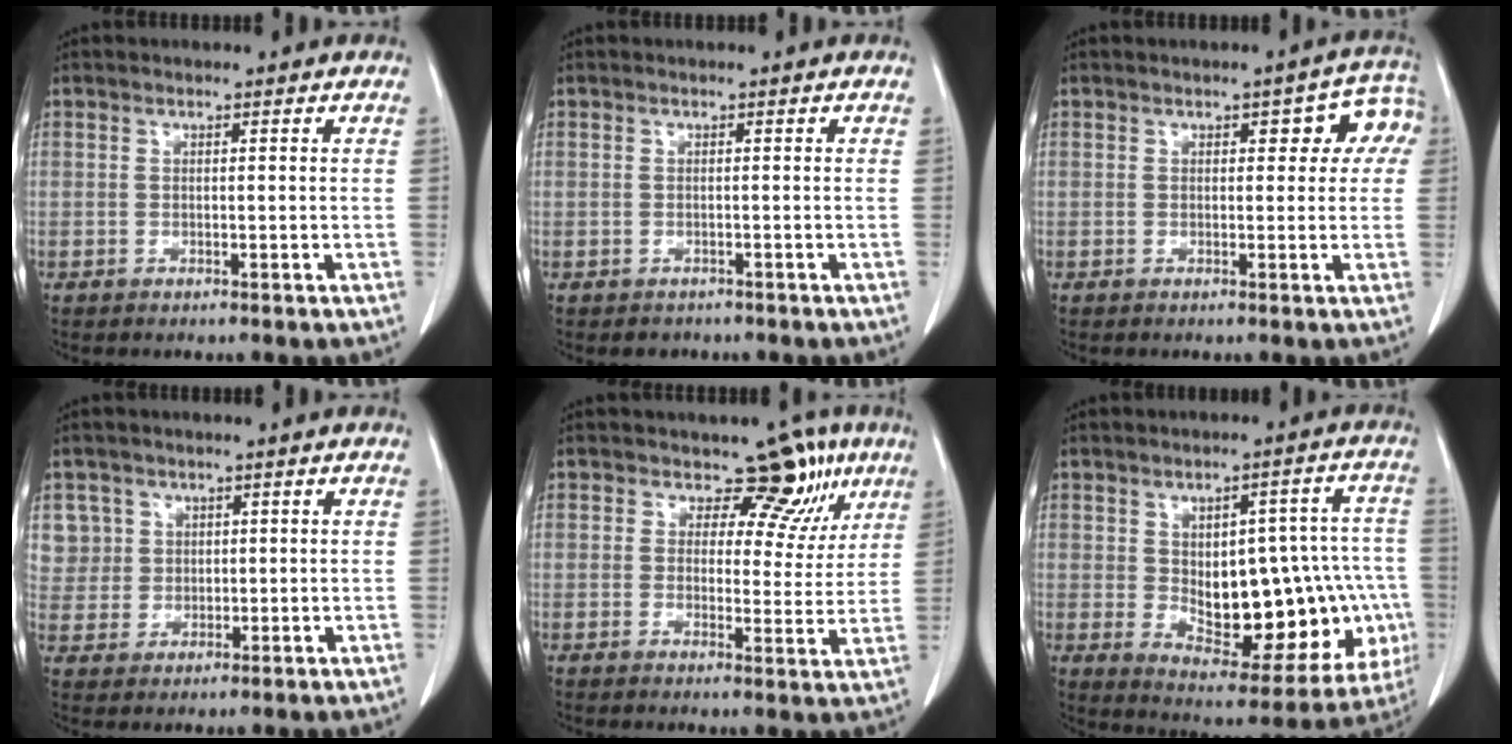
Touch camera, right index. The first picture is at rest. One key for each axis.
{"total": 1.5, "fx": -1.0, "fy": 1.1, "fz": -0.1, "tx": -0.009, "ty": 0.002, "tz": -0.014}
{"total": 6.0, "fx": 1.8, "fy": 2.9, "fz": 5.0, "tx": -0.040, "ty": 0.026, "tz": 0.016}
{"total": 5.0, "fx": 2.0, "fy": 4.5, "fz": -0.5, "tx": 0.027, "ty": 0.009, "tz": 0.044}
{"total": 7.8, "fx": 5.1, "fy": 5.0, "fz": 3.2, "tx": -0.020, "ty": -0.003, "tz": 0.049}
{"total": 21.5, "fx": -2.6, "fy": 9.6, "fz": 19.1, "tx": -0.200, "ty": 0.033, "tz": 0.003}